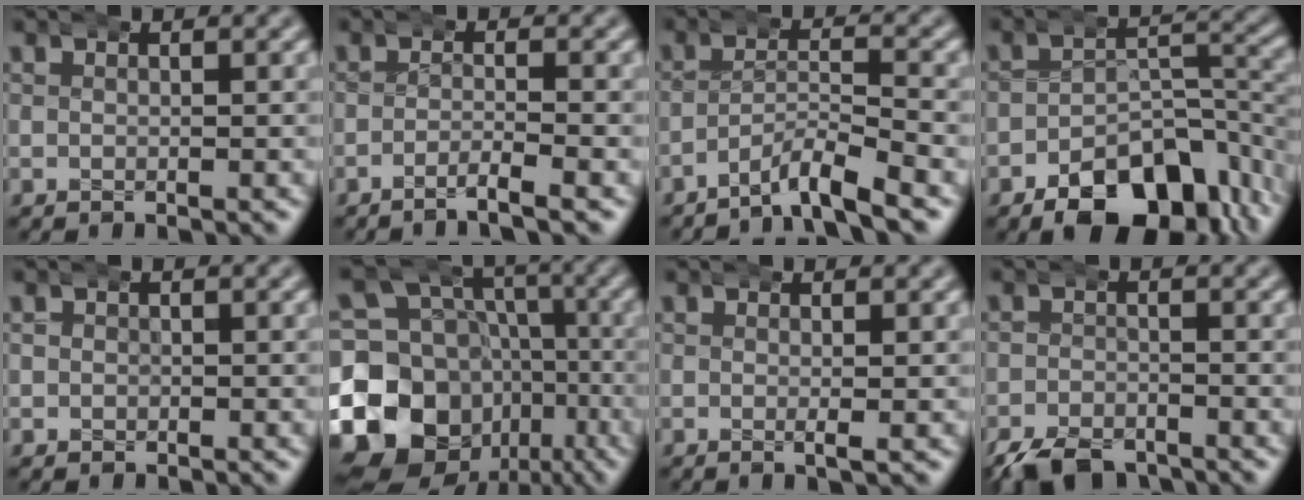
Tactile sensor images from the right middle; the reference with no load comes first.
{"total": 2.4, "force": [-1.9, -0.3, 1.5], "torque": [-0.028, 0.001, -0.038]}
{"total": 3.7, "force": [-3.1, 0.4, 1.9], "torque": [-0.017, 0.006, -0.059]}
{"total": 11.3, "force": [-7.2, 5.6, 6.7], "torque": [-0.082, -0.020, -0.099]}
{"total": 0.5, "force": [0.0, 0.5, 0.0], "torque": [0.002, 0.002, -0.001]}
{"total": 19.4, "force": [-5.6, 16.8, 8.0], "torque": [-0.180, -0.075, -0.082]}
{"total": 0.8, "force": [0.1, -0.2, 0.8], "torque": [-0.018, -0.001, 0.000]}
{"total": 4.3, "force": [-3.7, 1.8, 1.3], "torque": [-0.019, -0.012, -0.059]}